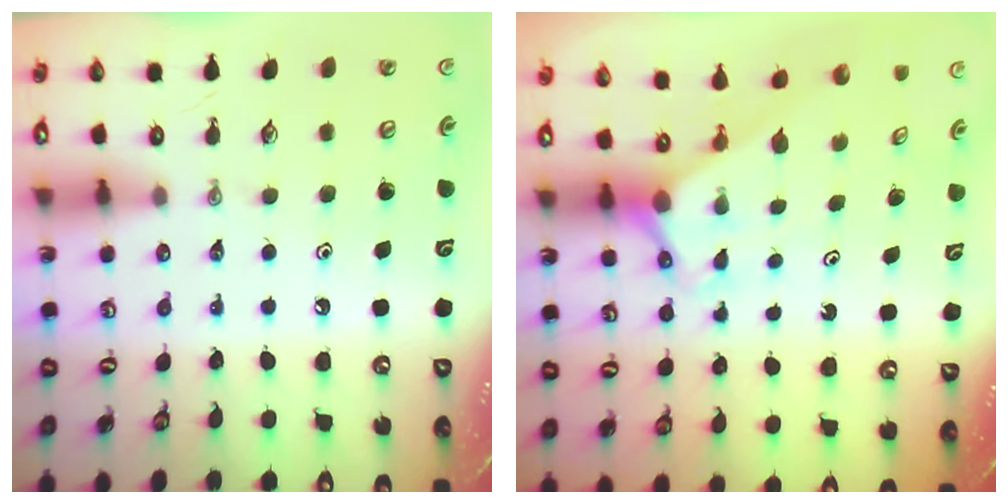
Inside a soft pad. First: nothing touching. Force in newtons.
{"total": 3.0, "press": 3.0, "slide": 0.0}